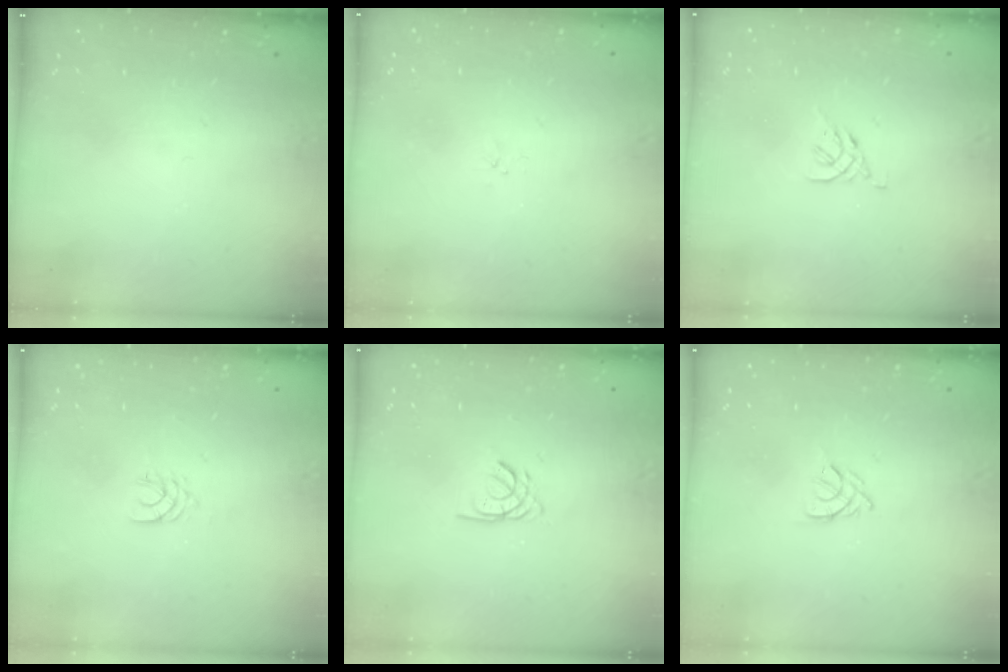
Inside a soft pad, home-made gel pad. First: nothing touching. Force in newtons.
{"total": 1.9, "press": 1.9, "slide": 0.3}
{"total": 2.3, "press": 2.2, "slide": 0.6}
{"total": 2.5, "press": 2.5, "slide": 0.3}
{"total": 2.4, "press": 2.4, "slide": 0.1}
{"total": 3.6, "press": 3.5, "slide": 0.7}